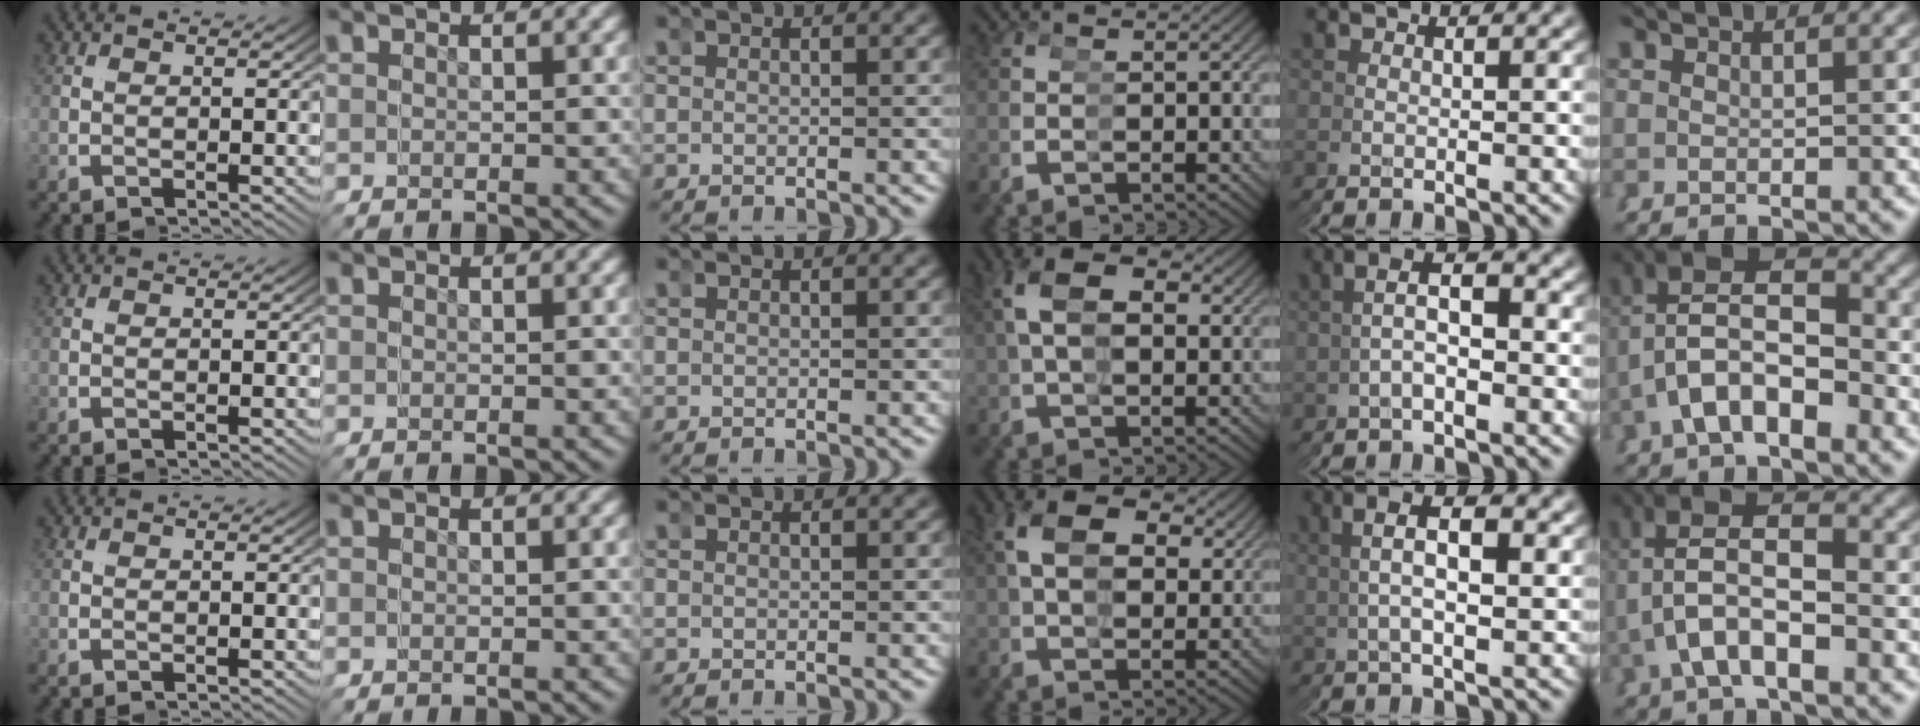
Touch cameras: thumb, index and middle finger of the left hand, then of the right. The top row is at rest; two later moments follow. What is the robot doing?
{"motion": "grasp_and_lifting", "object": "bandage"}